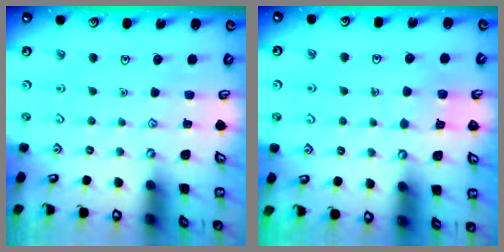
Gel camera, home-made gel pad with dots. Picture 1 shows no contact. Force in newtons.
{"total": 4.8, "press": 4.8, "slide": 0.5}